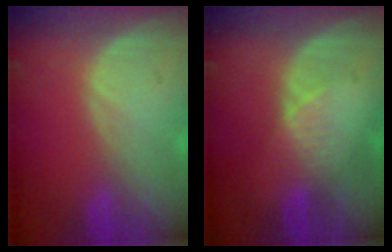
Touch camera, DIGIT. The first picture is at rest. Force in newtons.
{"total": 2.6, "press": 2.2, "slide": 1.4}